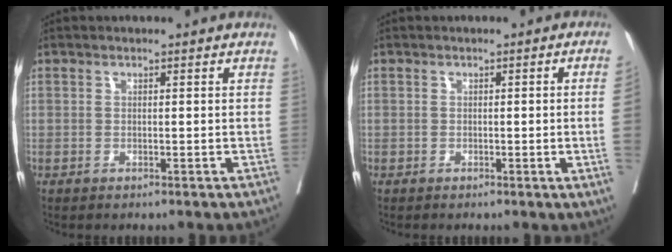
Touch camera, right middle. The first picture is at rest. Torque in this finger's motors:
{"motor_torque": [0.71, 0.00, -0.15, -0.07]}